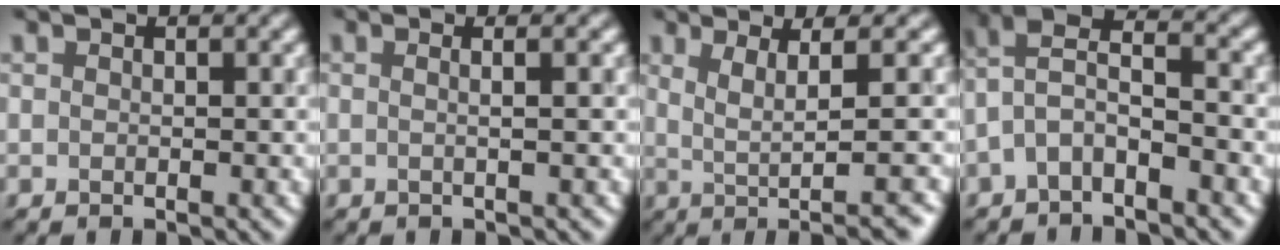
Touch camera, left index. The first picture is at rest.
{"total": 2.4, "force": [0.5, 1.2, 2.0], "torque": [-0.010, 0.016, -0.023]}
{"total": 4.5, "force": [0.4, 0.6, 4.4], "torque": [-0.074, 0.008, 0.026]}
{"total": 3.0, "force": [-1.8, 0.9, 2.2], "torque": [-0.057, 0.018, -0.031]}